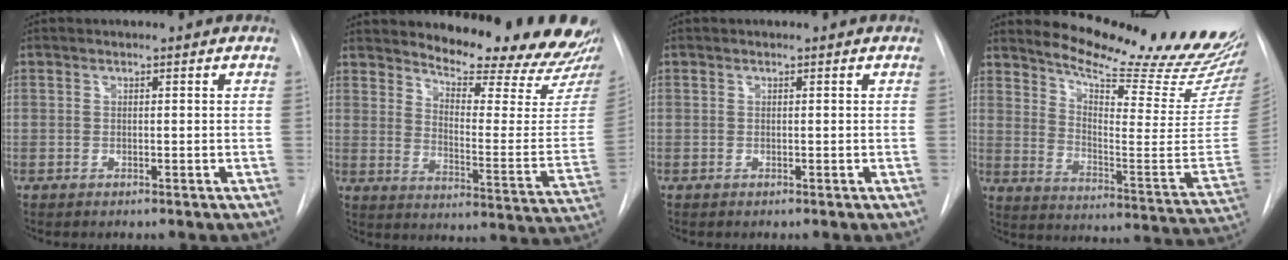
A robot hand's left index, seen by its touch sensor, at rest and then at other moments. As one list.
[{"total": 20.4, "force": [18.7, 2.6, 7.6], "torque": [-0.108, -0.102, 0.234]}, {"total": 0.0}, {"total": 24.9, "force": [22.5, 1.2, 10.7], "torque": [-0.164, -0.128, 0.294]}]